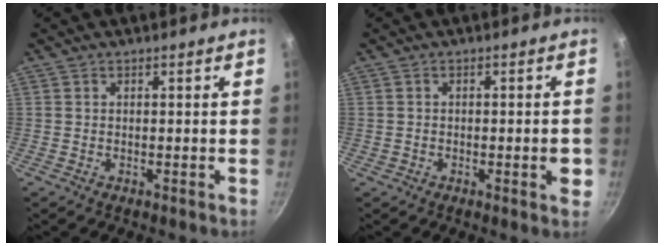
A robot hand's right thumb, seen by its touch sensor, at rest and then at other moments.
{"total": 3.5, "force": [-0.9, 1.4, 3.1], "torque": [-0.029, 0.004, -0.014]}